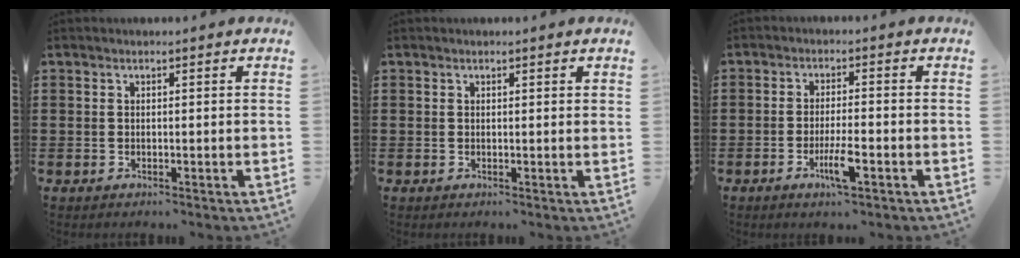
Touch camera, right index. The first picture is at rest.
{"total": 0.0}
{"total": 6.7, "force": [-2.3, 1.1, 6.2], "torque": [-0.121, -0.016, -0.041]}